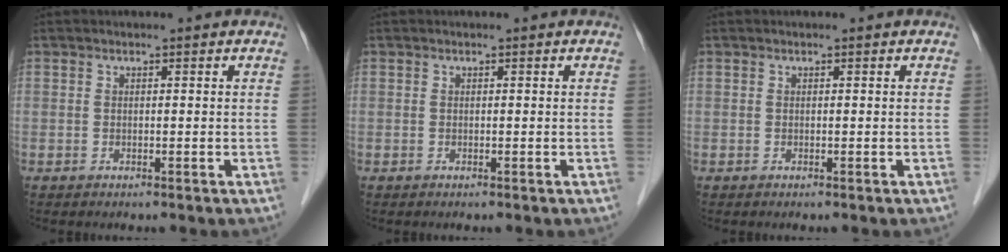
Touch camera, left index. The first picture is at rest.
{"total": 0.0}
{"total": 0.0}